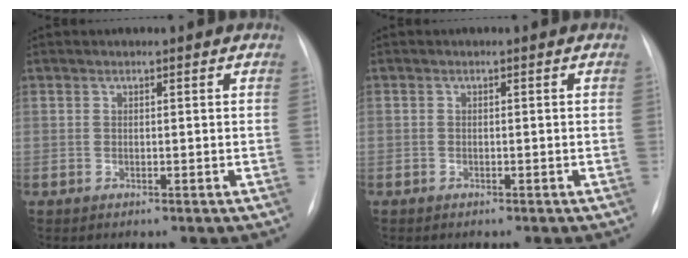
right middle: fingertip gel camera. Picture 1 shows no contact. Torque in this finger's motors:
{"motor_torque": [1.24, -0.90, 0.93, -0.04]}